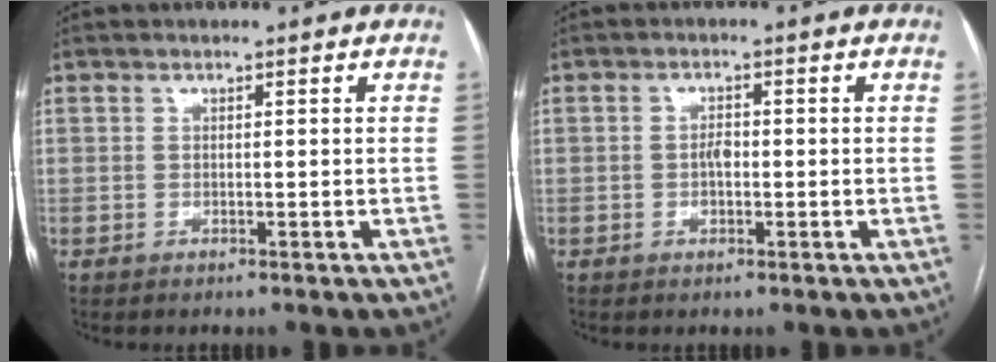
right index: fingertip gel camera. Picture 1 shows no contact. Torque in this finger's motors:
{"motor_torque": [0.26, -0.03, 0.05, 0.04]}